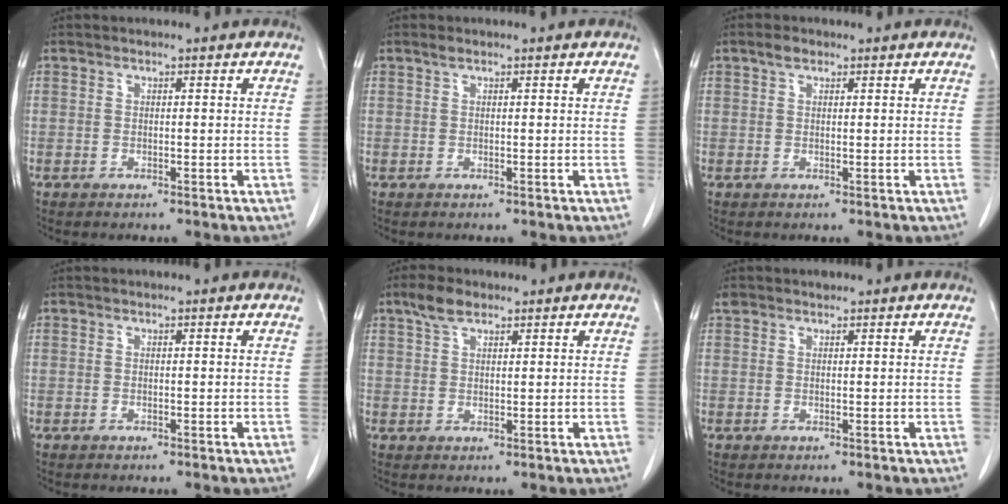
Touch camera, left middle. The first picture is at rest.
{"total": 0.6, "force": [0.5, 0.1, 0.4], "torque": [-0.013, 0.004, 0.009]}
{"total": 1.6, "force": [1.1, 0.8, 0.9], "torque": [-0.020, 0.007, 0.018]}
{"total": 0.0}
{"total": 3.5, "force": [2.4, 1.4, 2.0], "torque": [-0.046, 0.010, 0.049]}
{"total": 1.2, "force": [1.0, 0.7, 0.1], "torque": [-0.007, 0.013, 0.018]}